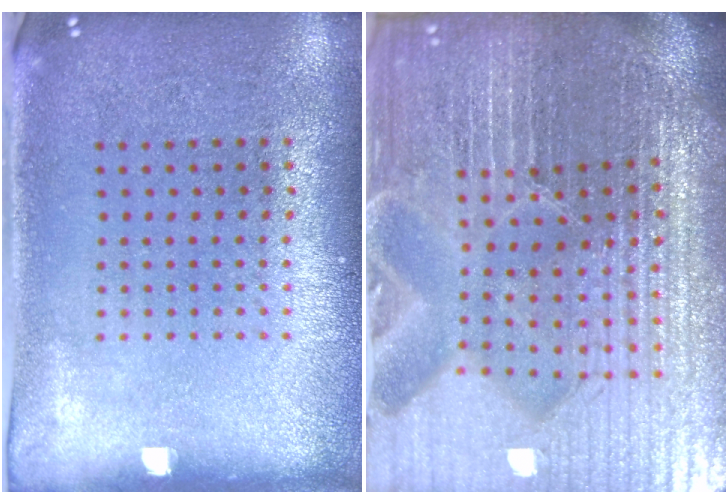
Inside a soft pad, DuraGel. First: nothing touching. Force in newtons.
{"total": 7.2, "press": 6.3, "slide": 3.5}